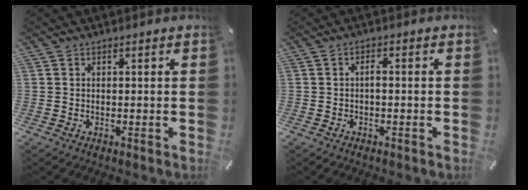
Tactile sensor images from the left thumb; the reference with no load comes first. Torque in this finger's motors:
{"motor_torque": [-0.09, -0.34, -0.05, 0.02, 0.01]}